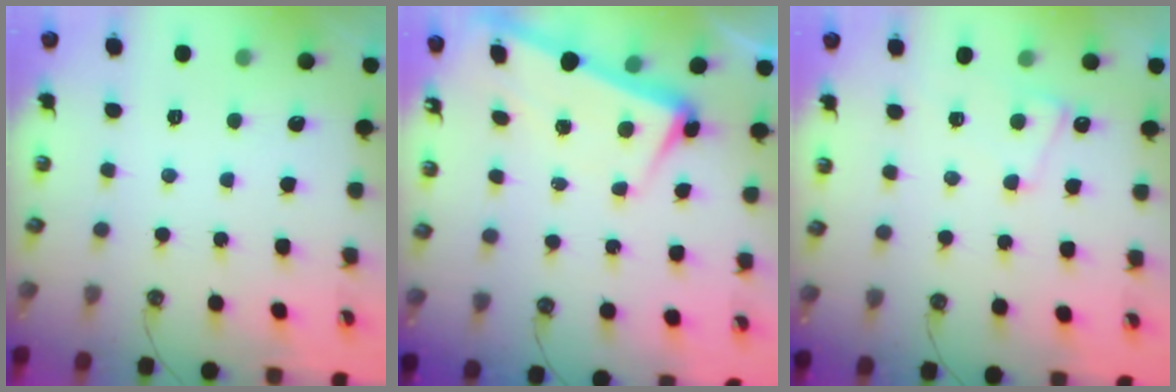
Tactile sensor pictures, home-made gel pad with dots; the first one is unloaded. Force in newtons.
{"total": 2.9, "press": 2.8, "slide": 1.0}
{"total": 2.4, "press": 2.4, "slide": 0.4}